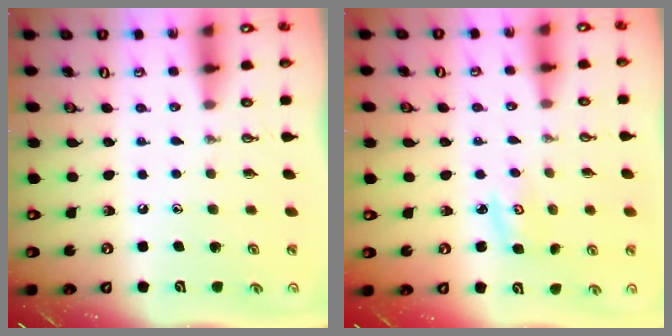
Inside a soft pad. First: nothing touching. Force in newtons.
{"total": 2.9, "press": 2.9, "slide": 0.3}